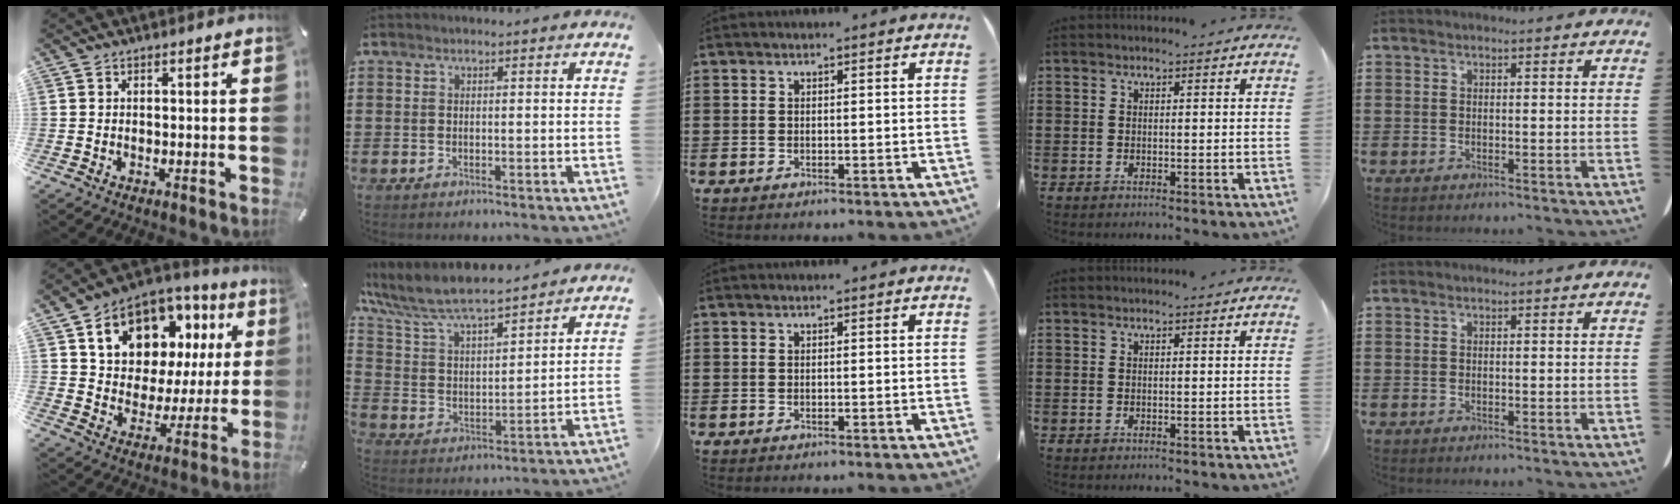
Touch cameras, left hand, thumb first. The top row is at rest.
{"thumb": {"total": 15.0, "force": [8.2, 10.7, 6.6], "torque": [-0.115, -0.047, 0.149]}, "index": {"total": 8.1, "force": [7.3, 1.6, 3.1], "torque": [-0.092, -0.039, 0.127]}}